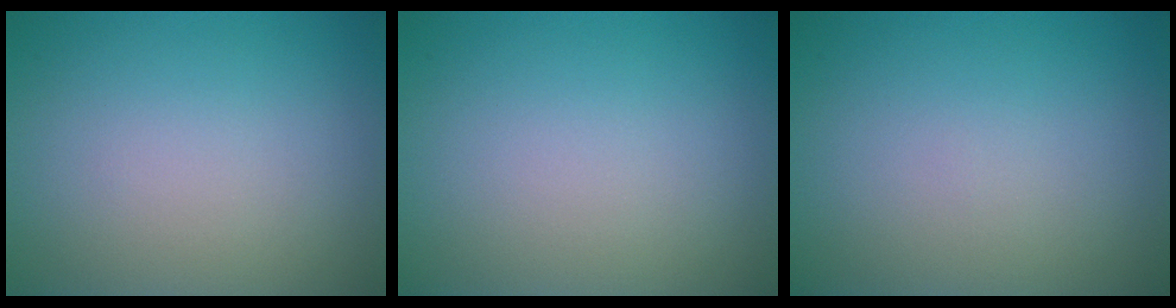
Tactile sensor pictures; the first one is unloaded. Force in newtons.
{"total": 0.0}
{"total": 0.0}